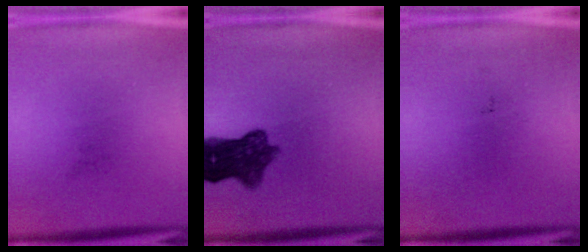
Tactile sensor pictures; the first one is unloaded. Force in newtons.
{"total": 8.0}
{"total": 0.0}